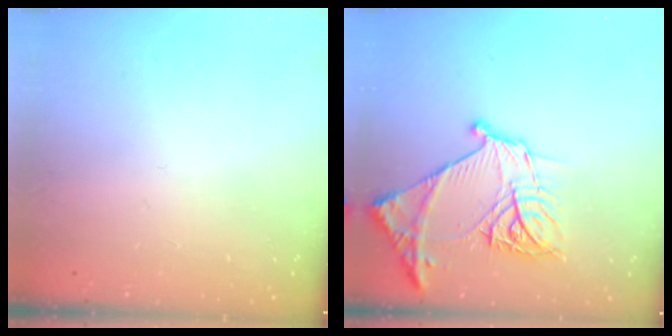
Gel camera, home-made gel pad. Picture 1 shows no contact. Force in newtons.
{"total": 19.4, "press": 19.3, "slide": 2.0}